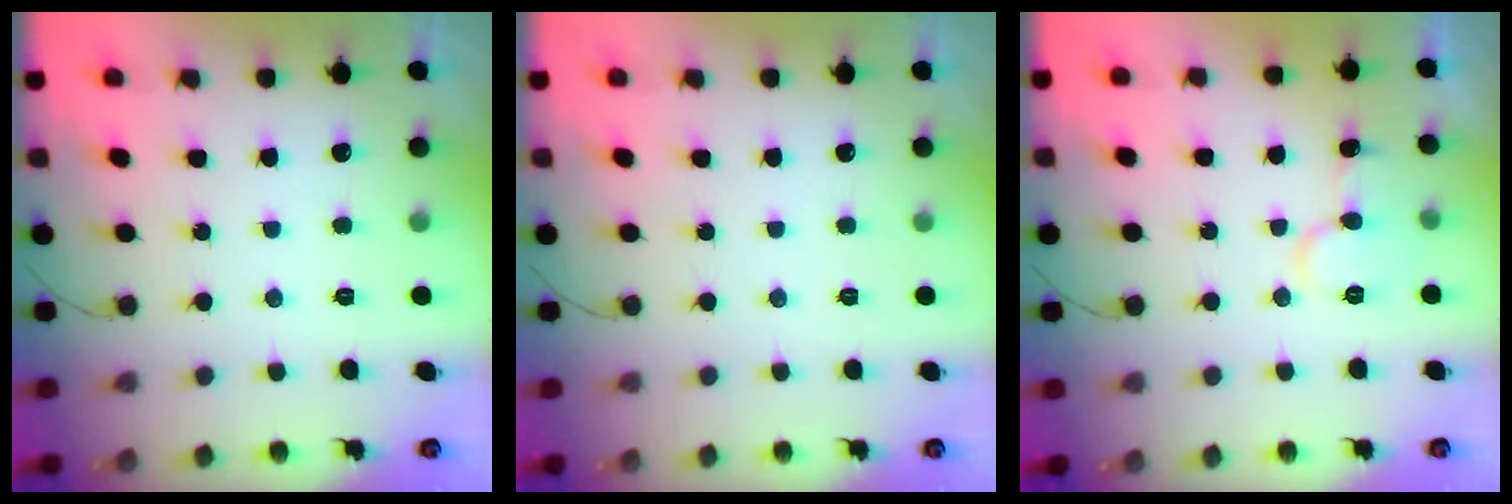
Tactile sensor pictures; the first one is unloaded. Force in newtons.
{"total": 0.0}
{"total": 9.1, "press": 9.0, "slide": 0.8}